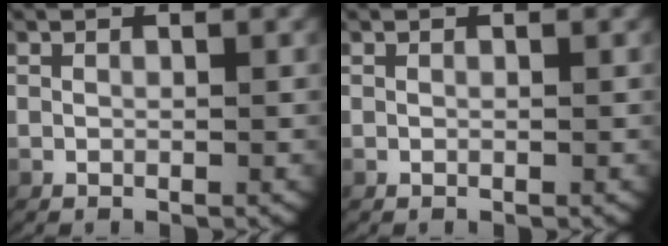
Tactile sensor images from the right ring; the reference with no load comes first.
{"total": 0.0}